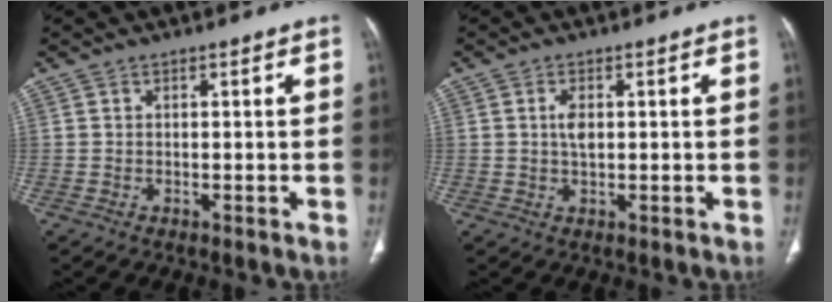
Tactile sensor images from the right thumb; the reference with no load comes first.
{"total": 2.8, "force": [0.5, 1.4, 2.4], "torque": [-0.045, -0.001, 0.011]}